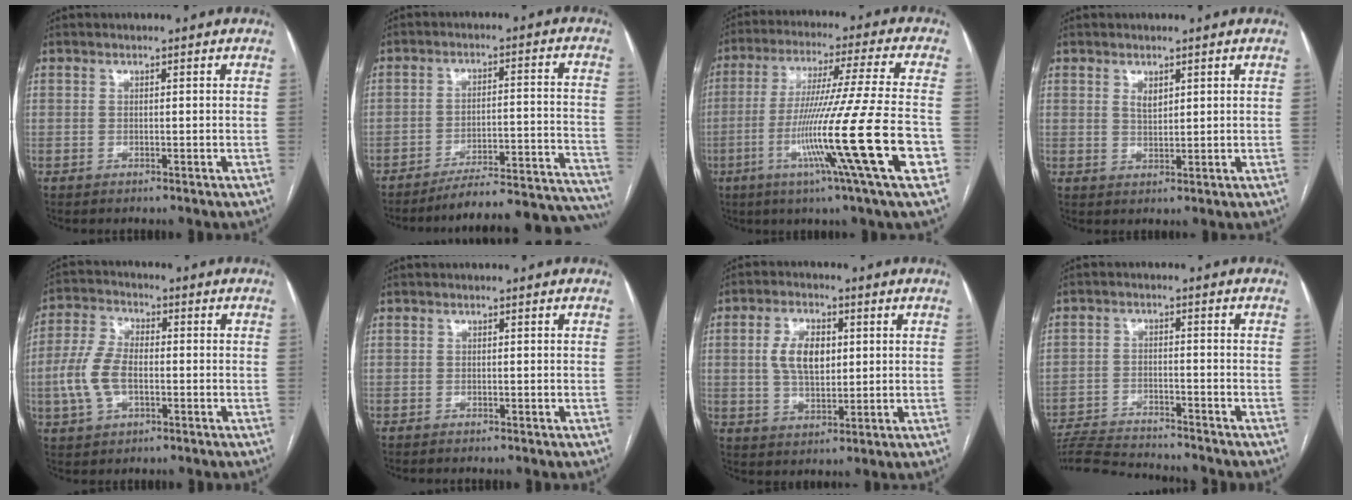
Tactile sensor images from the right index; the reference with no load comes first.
{"total": 24.8, "force": [-23.9, 1.3, 6.4], "torque": [-0.016, 0.012, -0.306]}
{"total": 20.5, "force": [-6.6, -2.0, 19.3], "torque": [-0.326, -0.032, -0.122]}
{"total": 2.0, "force": [1.1, 0.9, 1.3], "torque": [-0.027, -0.003, 0.025]}
{"total": 8.2, "force": [-1.8, 4.3, 6.8], "torque": [-0.167, 0.010, -0.035]}
{"total": 0.7, "force": [-0.7, -0.1, 0.2], "torque": [-0.001, 0.000, -0.012]}
{"total": 8.7, "force": [1.2, 3.3, 8.0], "torque": [-0.167, 0.011, 0.026]}
{"total": 11.8, "force": [-11.3, 0.7, 3.1], "torque": [-0.053, -0.002, -0.184]}